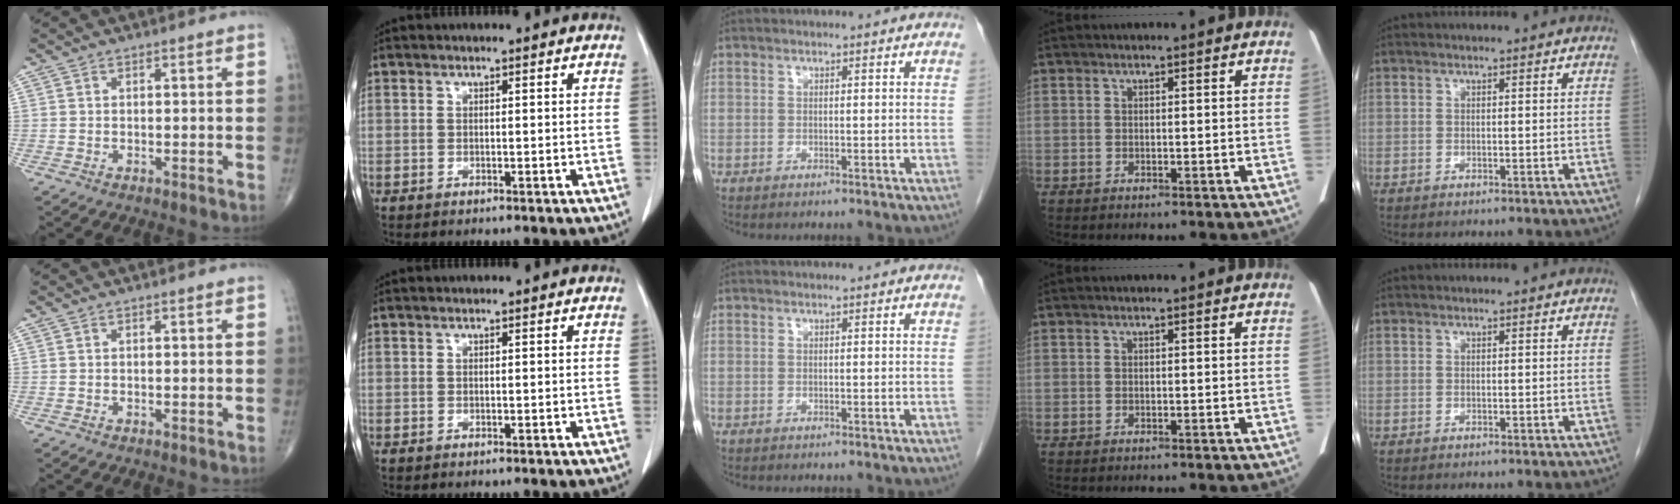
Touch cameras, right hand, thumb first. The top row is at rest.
{}